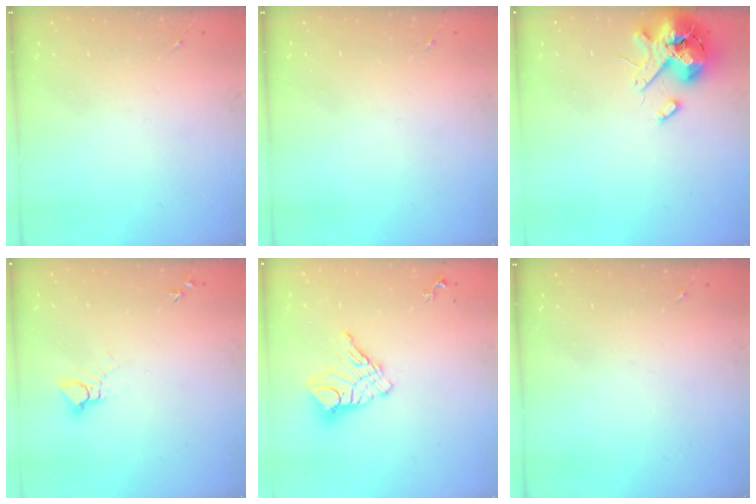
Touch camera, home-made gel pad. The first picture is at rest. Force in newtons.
{"total": 0.0}
{"total": 13.2, "press": 13.0, "slide": 2.2}
{"total": 3.7, "press": 3.7, "slide": 0.3}
{"total": 11.5, "press": 11.4, "slide": 0.8}
{"total": 0.0}